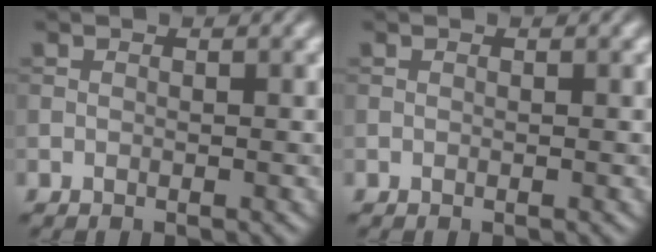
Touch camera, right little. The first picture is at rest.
{"total": 0.0}